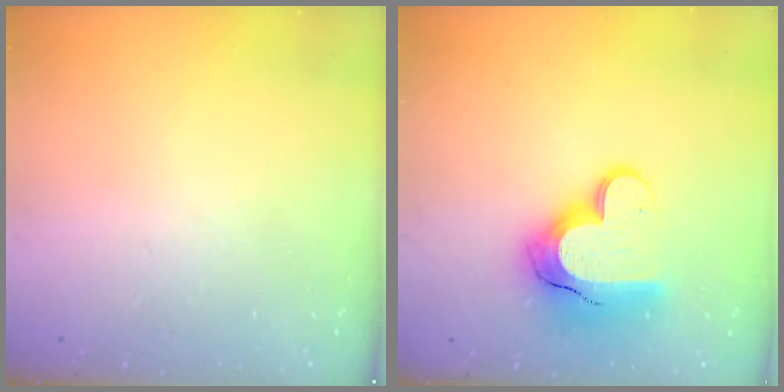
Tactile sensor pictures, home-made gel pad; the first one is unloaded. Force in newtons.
{"total": 16.0, "press": 16.0, "slide": 1.0}